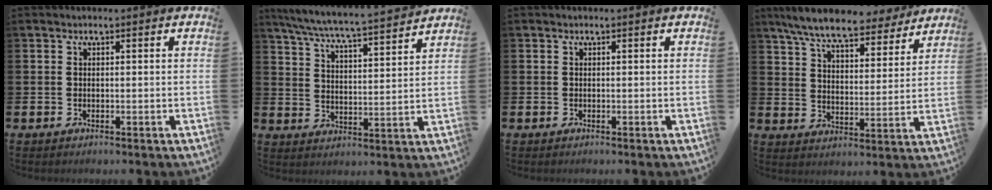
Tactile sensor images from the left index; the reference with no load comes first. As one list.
[{"total": 6.7, "force": [6.4, 0.0, 2.1], "torque": [-0.068, -0.048, 0.110]}, {"total": 0.0}, {"total": 8.9, "force": [8.0, 1.6, 3.5], "torque": [-0.095, -0.040, 0.141]}]